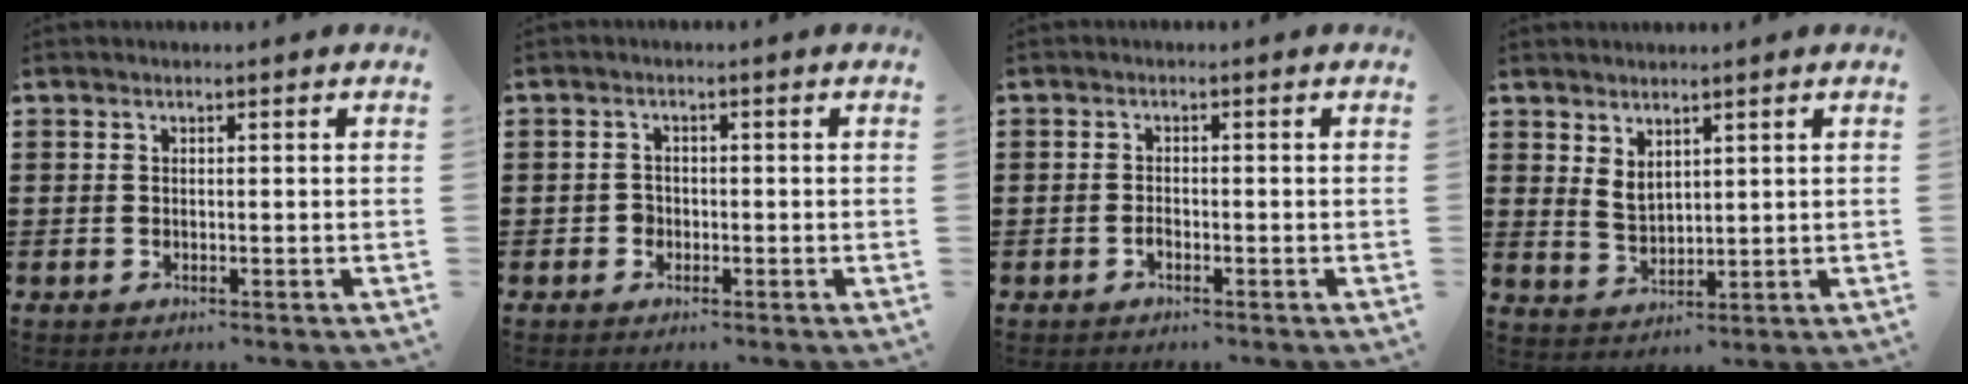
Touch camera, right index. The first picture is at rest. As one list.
[{"total": 1.5, "force": [-0.8, 1.2, 0.4], "torque": [-0.011, 0.000, -0.017]}, {"total": 0.9, "force": [-0.7, 0.4, 0.5], "torque": [-0.011, -0.004, -0.012]}, {"total": 2.9, "force": [2.2, 1.5, 1.1], "torque": [-0.028, 0.005, 0.043]}]